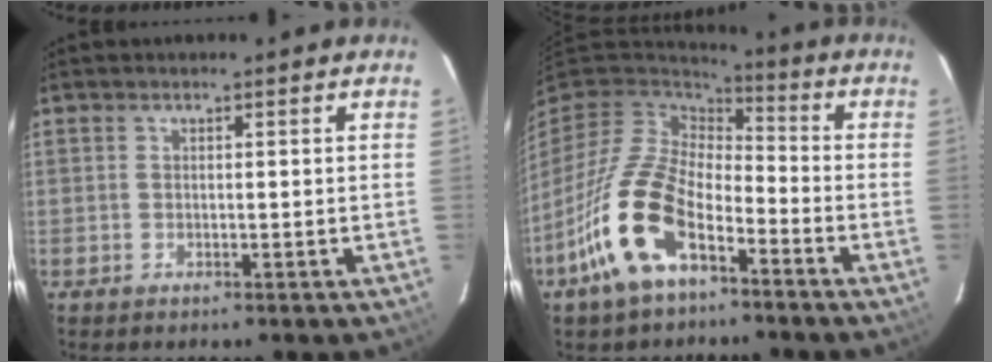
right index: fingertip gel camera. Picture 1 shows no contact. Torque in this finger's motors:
{"motor_torque": [1.25, -0.89, 1.05, 0.21]}